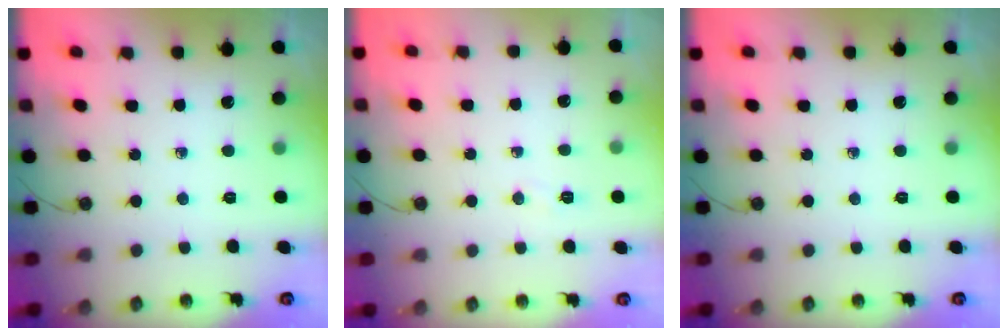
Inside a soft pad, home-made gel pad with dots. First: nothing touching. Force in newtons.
{"total": 3.3, "press": 3.2, "slide": 0.4}
{"total": 0.0}